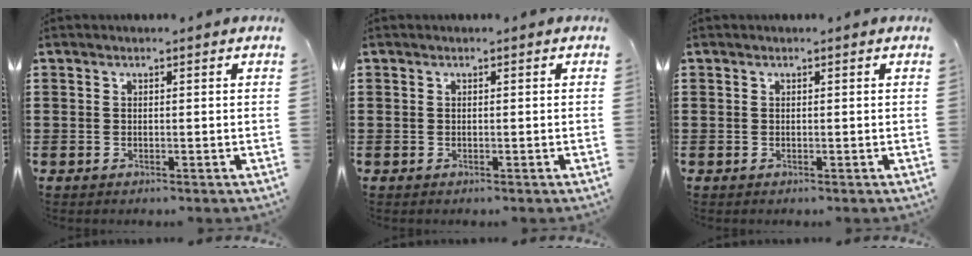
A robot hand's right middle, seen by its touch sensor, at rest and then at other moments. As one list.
[{"total": 0.0}, {"total": 0.0}]